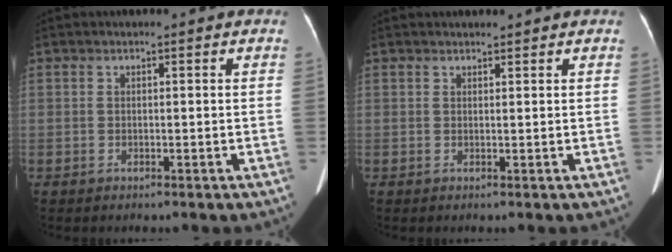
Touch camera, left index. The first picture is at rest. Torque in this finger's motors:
{"motor_torque": [-0.55, -0.02, -0.06, -0.02]}